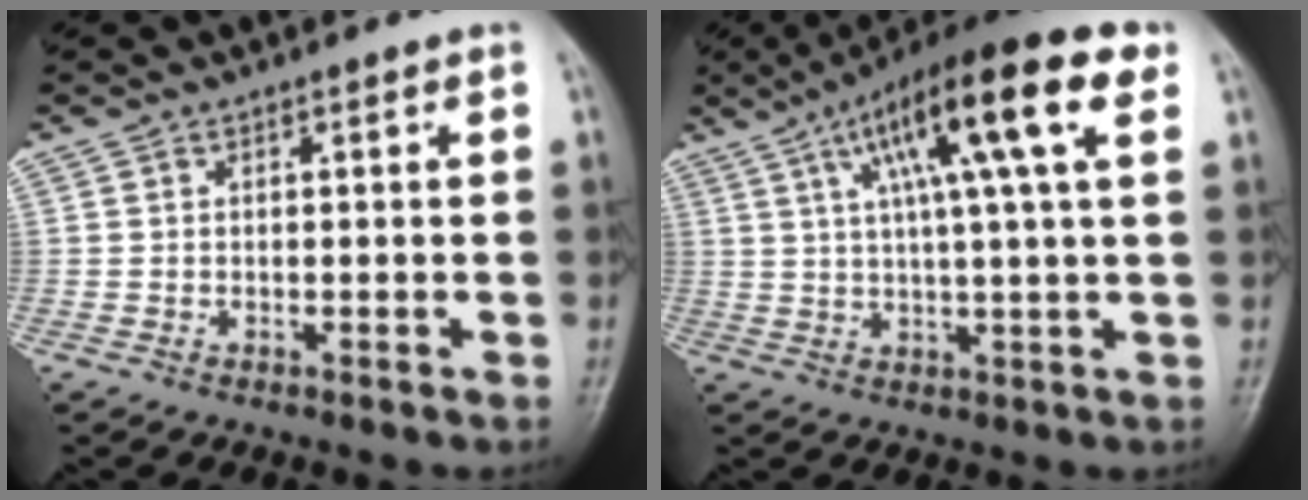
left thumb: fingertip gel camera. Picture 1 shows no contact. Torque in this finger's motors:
{"motor_torque": [0.36, 0.45, 1.98, -0.79, 0.20]}